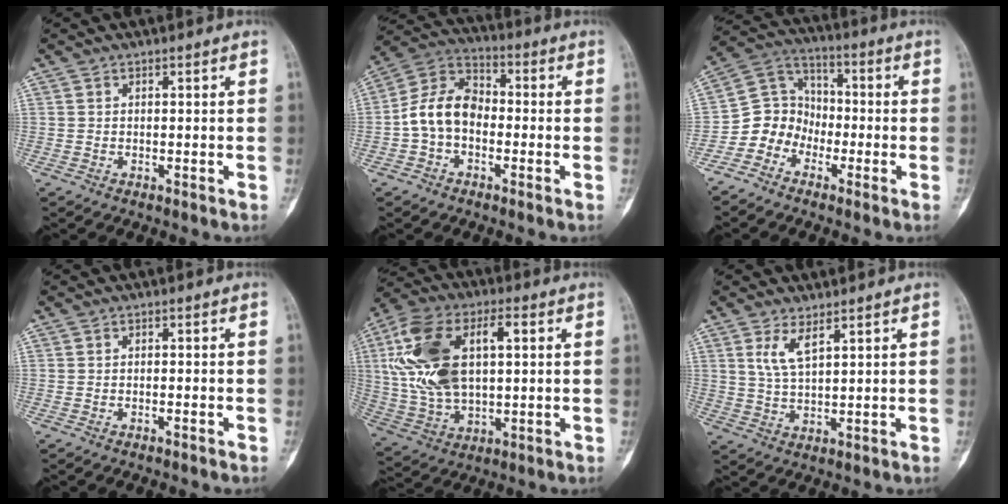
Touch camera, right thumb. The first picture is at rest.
{"total": 10.5, "force": [-1.8, 7.5, 7.1], "torque": [-0.122, 0.039, -0.048]}
{"total": 8.6, "force": [-4.0, 7.4, 2.0], "torque": [-0.007, 0.066, -0.089]}
{"total": 0.8, "force": [-0.6, 0.1, 0.5], "torque": [-0.018, 0.008, -0.005]}
{"total": 19.8, "force": [4.0, 10.7, 16.1], "torque": [-0.319, 0.011, 0.075]}
{"total": 4.6, "force": [2.6, 1.4, 3.6], "torque": [-0.074, -0.019, 0.060]}